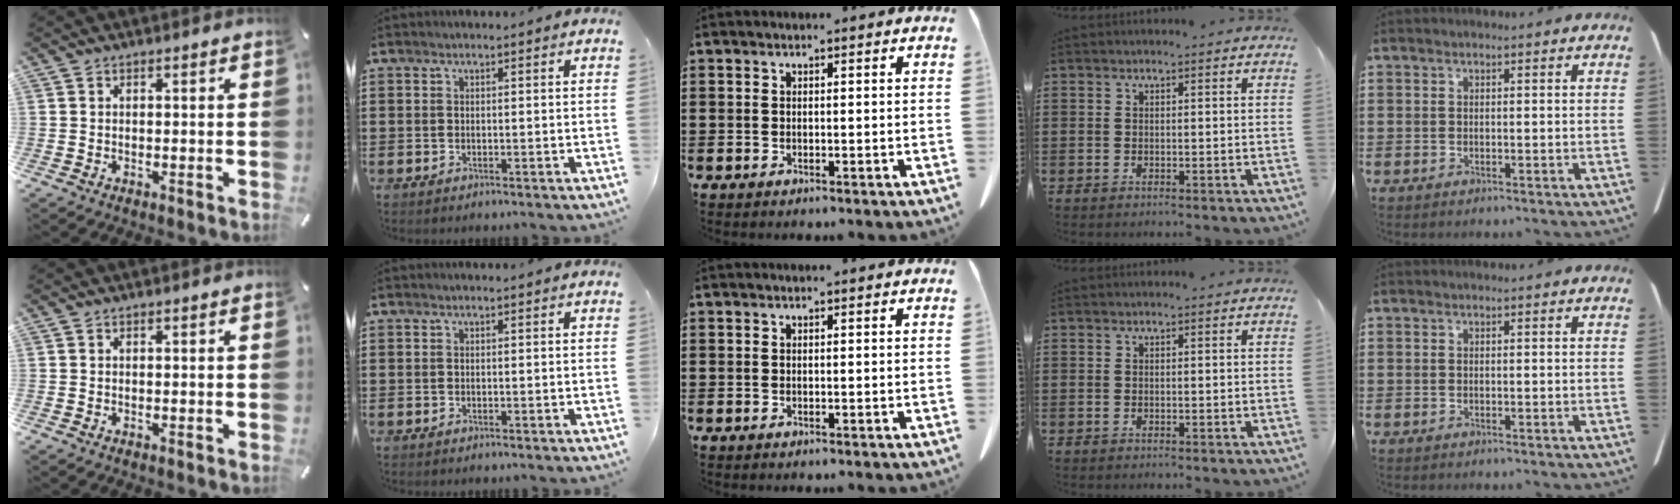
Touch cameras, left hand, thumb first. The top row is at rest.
{}